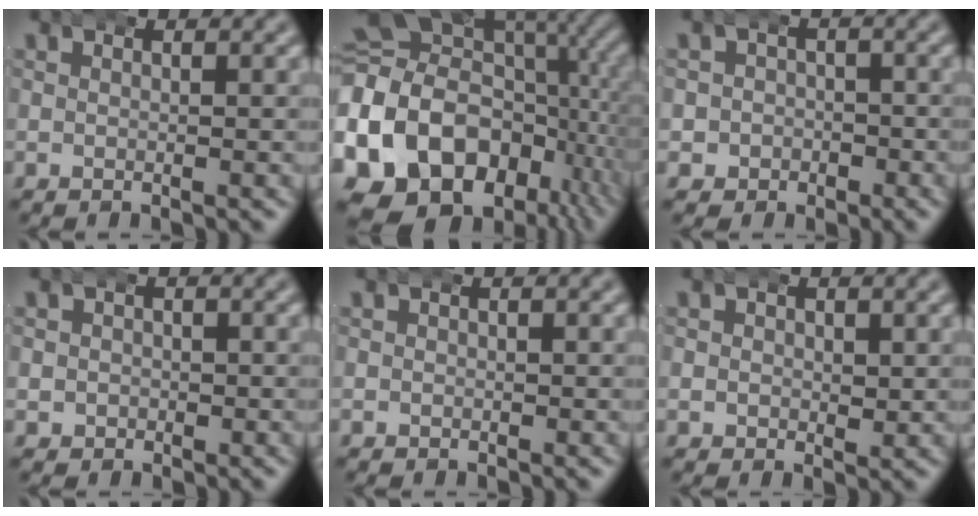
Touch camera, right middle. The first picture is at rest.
{"total": 22.4, "force": [-3.7, 18.3, 12.3], "torque": [-0.246, -0.051, -0.064]}
{"total": 4.4, "force": [-1.8, 4.0, 0.3], "torque": [-0.006, -0.013, -0.036]}
{"total": 2.0, "force": [-0.2, 2.0, 0.3], "torque": [-0.013, -0.007, -0.001]}
{"total": 0.5, "force": [0.0, 0.5, 0.0], "torque": [-0.003, -0.003, 0.002]}
{"total": 1.7, "force": [0.4, 1.4, 0.7], "torque": [-0.016, -0.006, 0.011]}